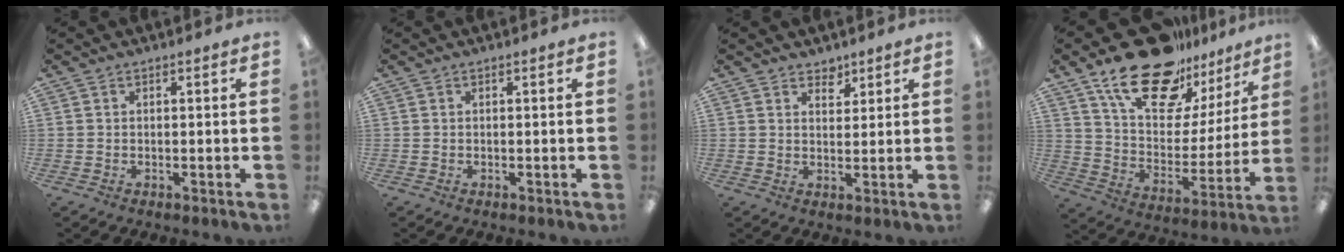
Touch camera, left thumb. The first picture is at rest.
{"total": 0.0}
{"total": 3.4, "force": [2.9, 1.7, 0.4], "torque": [0.011, -0.021, 0.049]}
{"total": 22.7, "force": [16.7, 10.5, 11.3], "torque": [-0.189, -0.102, 0.292]}